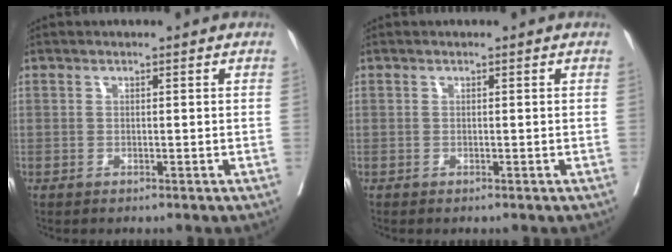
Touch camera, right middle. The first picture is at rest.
{"total": 0.0}